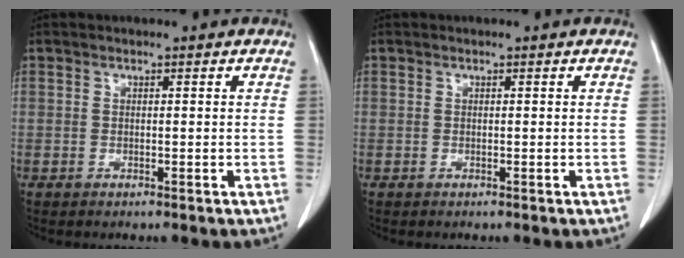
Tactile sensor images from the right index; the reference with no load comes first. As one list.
[{"total": 0.0}]